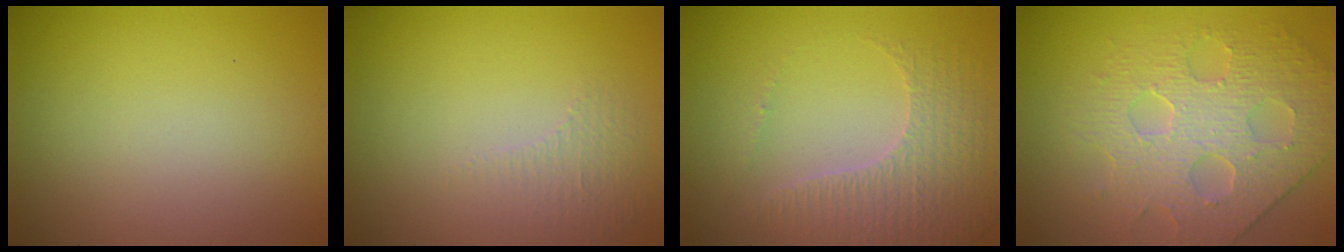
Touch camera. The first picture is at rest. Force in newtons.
{"total": 0.9, "press": 0.5, "slide": 0.8}
{"total": 3.3, "press": 3.3, "slide": 0.6}
{"total": 4.6, "press": 4.4, "slide": 1.1}